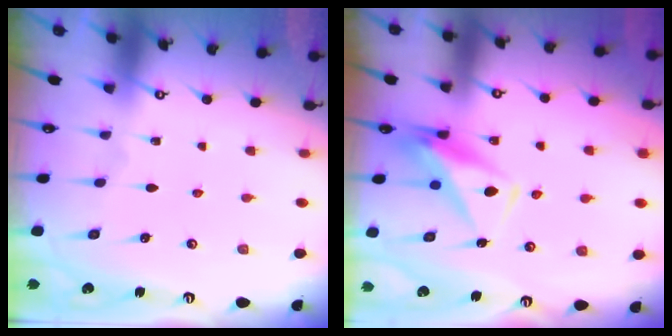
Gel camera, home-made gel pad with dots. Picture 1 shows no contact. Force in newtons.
{"total": 7.5, "press": 7.4, "slide": 1.5}